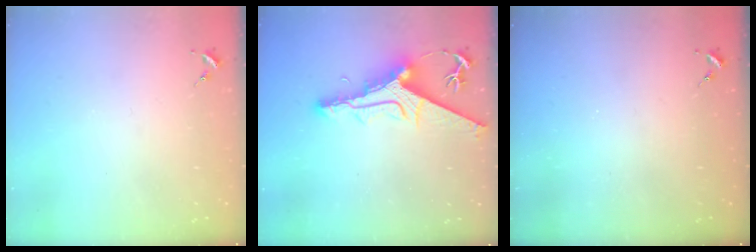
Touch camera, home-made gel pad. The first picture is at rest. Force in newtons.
{"total": 12.9, "press": 12.9, "slide": 1.4}
{"total": 0.0}